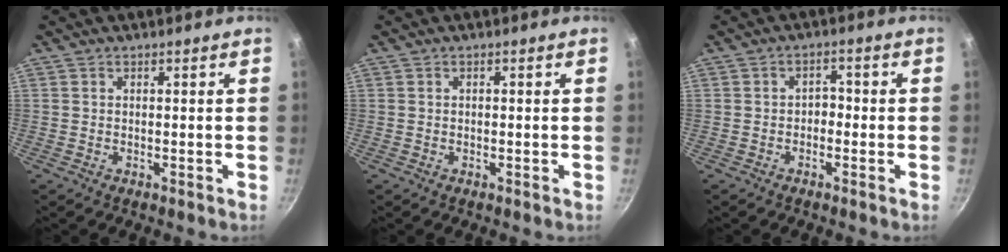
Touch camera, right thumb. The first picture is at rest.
{"total": 0.0}
{"total": 2.6, "force": [-0.8, 1.9, 1.6], "torque": [-0.005, 0.014, -0.022]}